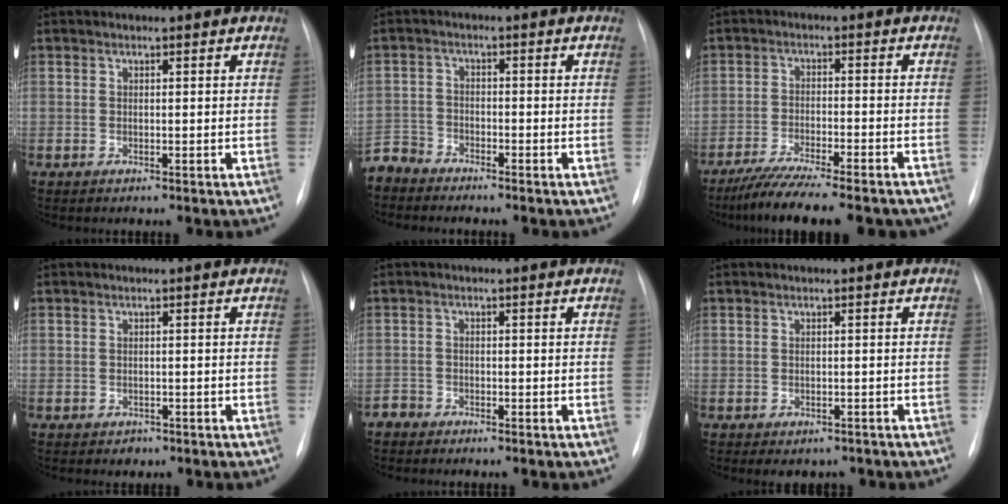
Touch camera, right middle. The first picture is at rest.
{"total": 4.2, "force": [-4.0, 1.1, -0.5], "torque": [0.015, -0.009, -0.082]}
{"total": 15.1, "force": [-12.8, 2.3, 7.6], "torque": [-0.120, -0.013, -0.193]}
{"total": 1.2, "force": [-0.8, 0.9, 0.2], "torque": [-0.003, 0.002, -0.009]}
{"total": 1.5, "force": [-1.3, 0.6, -0.4], "torque": [0.008, 0.001, -0.026]}
{"total": 3.8, "force": [-3.0, 2.0, 1.1], "torque": [-0.007, 0.006, -0.033]}